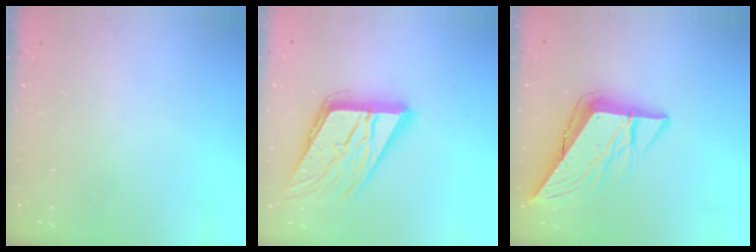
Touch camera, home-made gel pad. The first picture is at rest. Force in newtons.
{"total": 17.7, "press": 17.6, "slide": 2.1}
{"total": 11.6, "press": 11.5, "slide": 1.4}